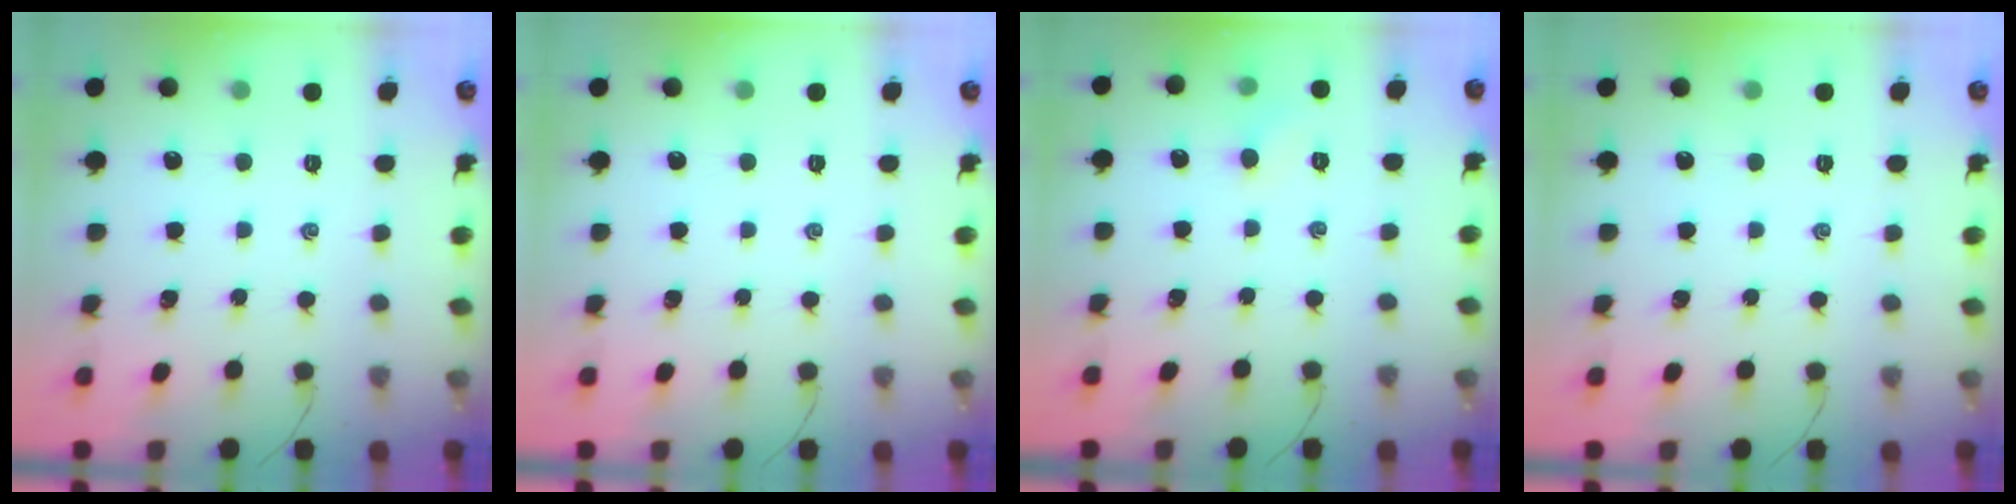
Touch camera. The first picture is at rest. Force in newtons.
{"total": 0.0}
{"total": 3.4, "press": 3.3, "slide": 1.1}
{"total": 0.0}